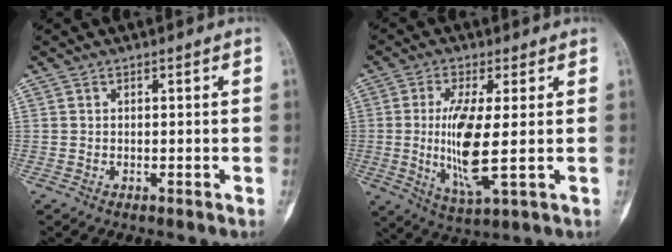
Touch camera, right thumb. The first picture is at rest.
{"total": 11.1, "force": [-0.1, 2.4, 10.8], "torque": [-0.233, -0.022, -0.001]}